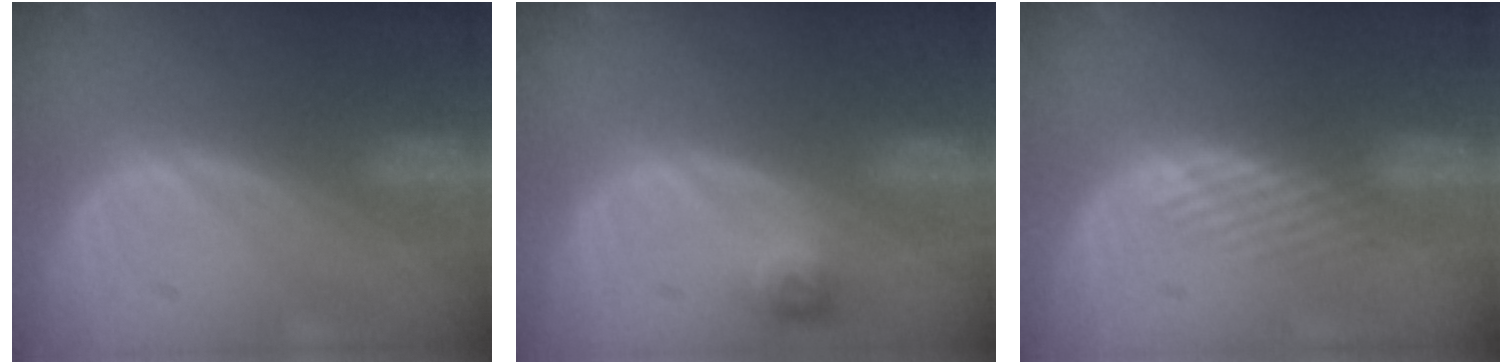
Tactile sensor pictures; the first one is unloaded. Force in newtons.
{"total": 2.4, "press": 2.2, "slide": 0.9}
{"total": 3.1, "press": 2.5, "slide": 1.8}